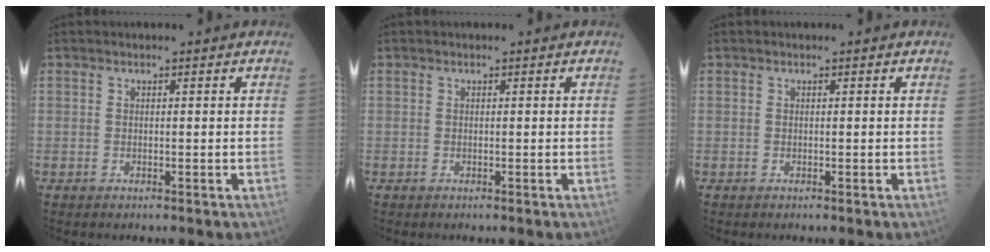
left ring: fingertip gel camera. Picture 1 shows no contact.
{"total": 0.0}
{"total": 0.0}